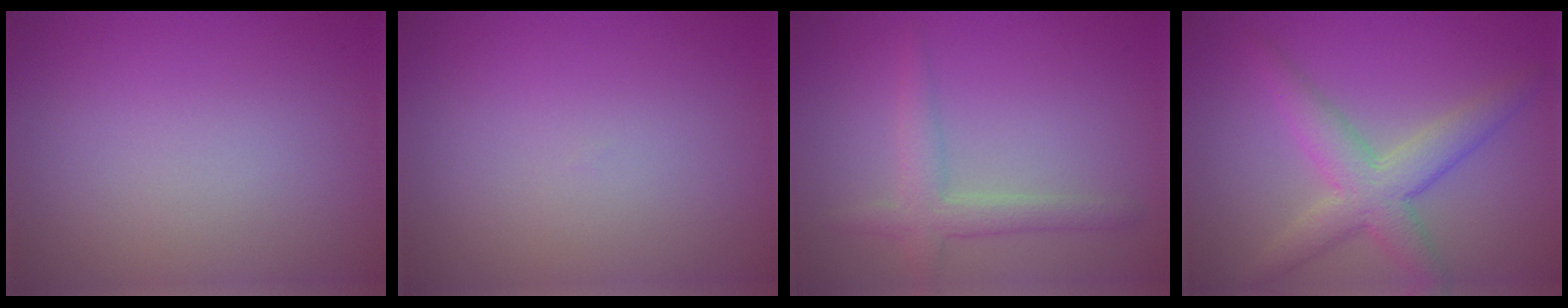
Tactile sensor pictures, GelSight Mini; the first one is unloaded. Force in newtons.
{"total": 0.0}
{"total": 2.9, "press": 2.8, "slide": 0.1}
{"total": 4.7, "press": 4.7, "slide": 0.2}